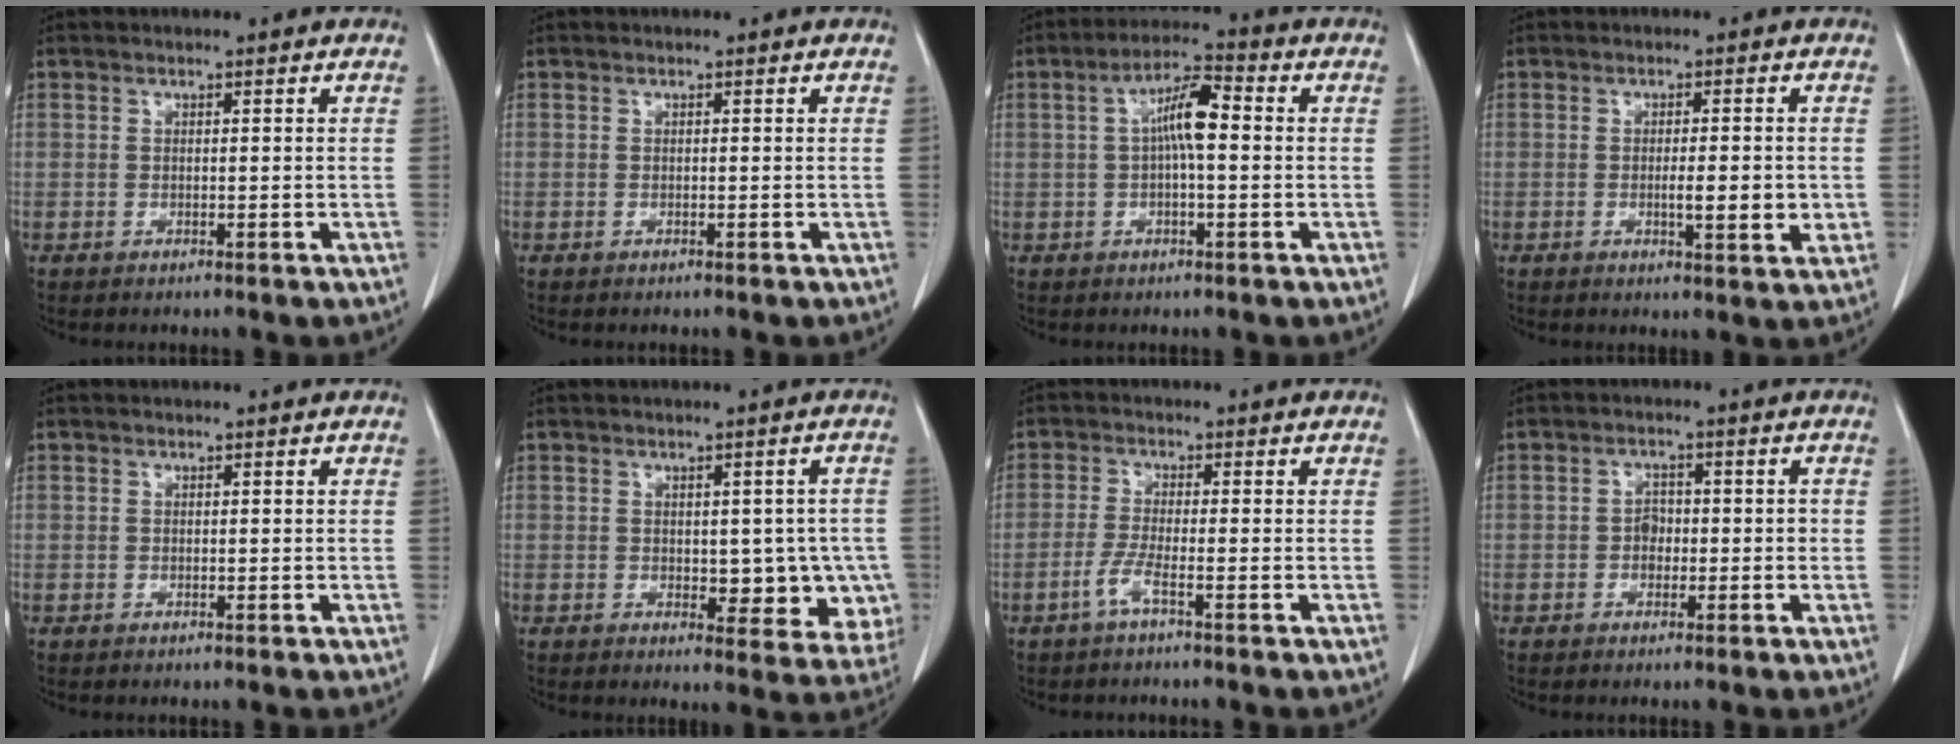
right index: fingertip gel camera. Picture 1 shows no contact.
{"total": 0.0}
{"total": 6.7, "force": [0.5, 1.4, 6.5], "torque": [-0.122, 0.021, 0.004]}
{"total": 4.7, "force": [-0.7, 0.9, 4.6], "torque": [-0.070, -0.005, -0.007]}
{"total": 0.0}
{"total": 8.2, "force": [-0.9, 4.5, 6.9], "torque": [-0.056, 0.008, -0.002]}
{"total": 2.5, "force": [-1.5, -0.5, 1.9], "torque": [-0.044, -0.003, -0.037]}
{"total": 2.3, "force": [-0.6, 1.8, 1.4], "torque": [-0.017, 0.011, -0.011]}